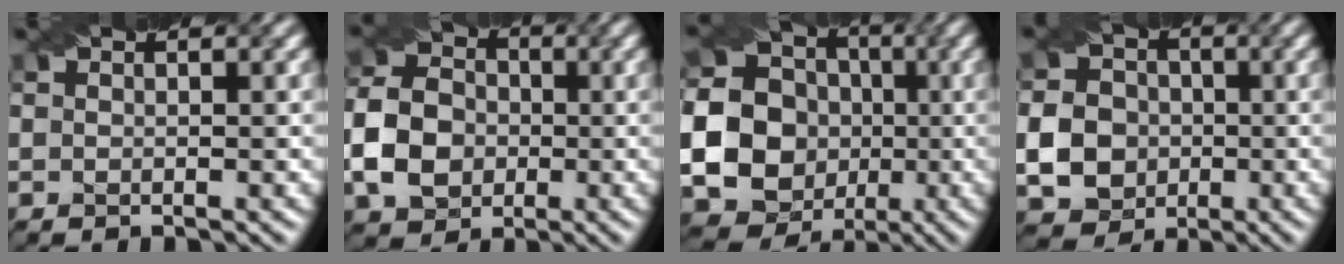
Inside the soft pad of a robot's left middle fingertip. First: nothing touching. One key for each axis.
{"total": 6.4, "fx": -1.5, "fy": 5.3, "fz": 3.3, "tx": -0.073, "ty": 0.005, "tz": -0.039}
{"total": 26.1, "fx": -3.8, "fy": 24.9, "fz": 7.0, "tx": -0.151, "ty": -0.005, "tz": -0.098}
{"total": 6.9, "fx": -1.3, "fy": 6.2, "fz": 2.9, "tx": -0.057, "ty": -0.005, "tz": -0.041}